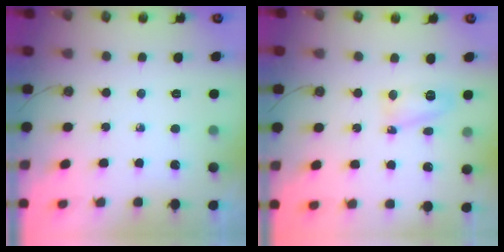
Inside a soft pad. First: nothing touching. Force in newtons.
{"total": 6.9, "press": 6.2, "slide": 3.1}